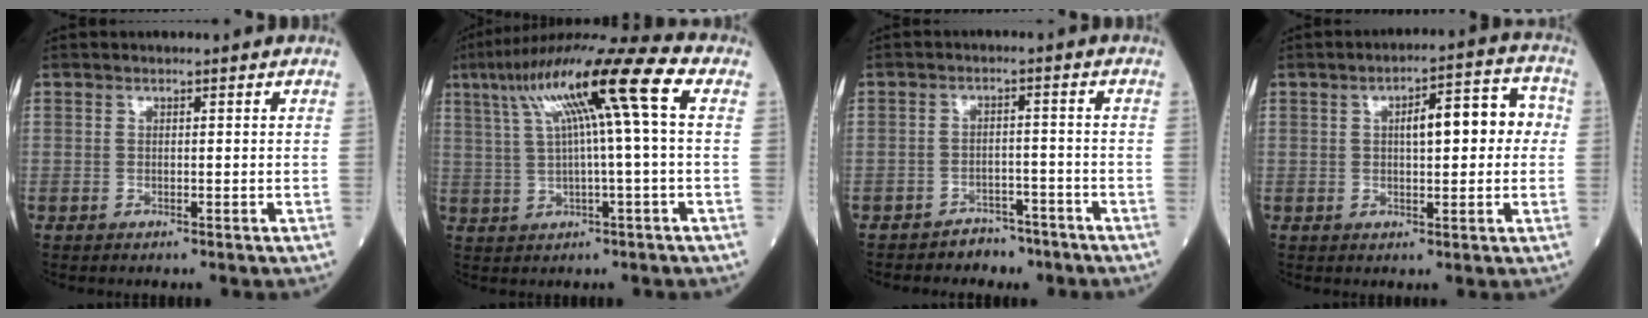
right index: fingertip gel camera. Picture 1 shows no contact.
{"total": 15.2, "force": [4.7, 0.3, 14.5], "torque": [-0.248, 0.044, 0.077]}
{"total": 4.7, "force": [-3.8, 2.7, 0.4], "torque": [-0.005, 0.011, -0.054]}
{"total": 8.2, "force": [1.0, 2.6, 7.8], "torque": [-0.107, 0.034, 0.015]}